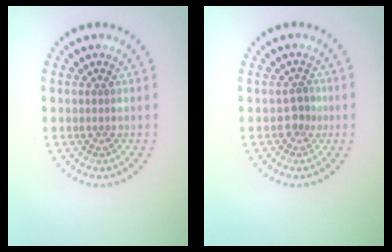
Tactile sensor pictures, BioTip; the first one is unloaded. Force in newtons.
{"total": 1.3, "press": 1.0, "slide": 0.7}